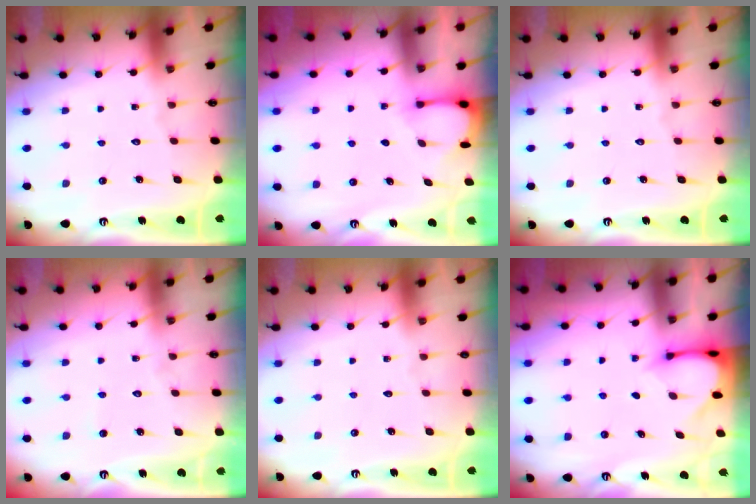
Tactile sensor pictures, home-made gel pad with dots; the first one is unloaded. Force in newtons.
{"total": 3.1, "press": 3.1, "slide": 0.3}
{"total": 0.0}
{"total": 3.3, "press": 3.3, "slide": 0.3}
{"total": 0.0}
{"total": 3.2, "press": 3.2, "slide": 0.3}